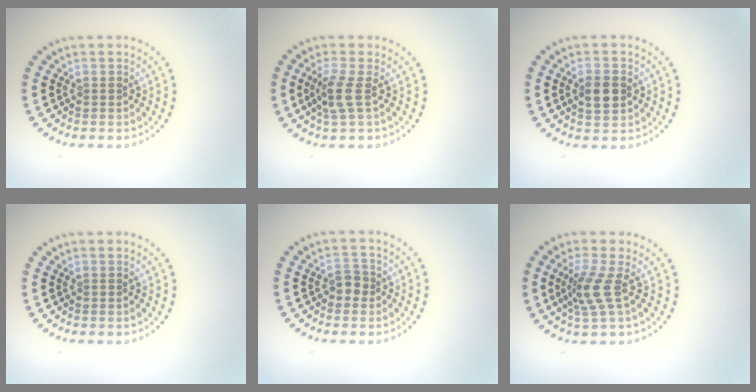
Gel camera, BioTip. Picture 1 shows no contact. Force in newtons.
{"total": 2.2, "press": 1.9, "slide": 1.2}
{"total": 2.7, "press": 2.6, "slide": 0.2}
{"total": 0.0}
{"total": 1.5, "press": 1.4, "slide": 0.5}
{"total": 2.9, "press": 2.1, "slide": 2.0}